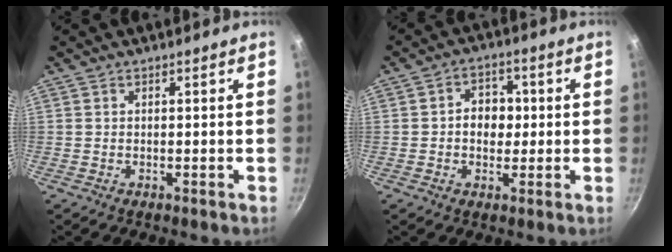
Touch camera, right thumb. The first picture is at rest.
{"total": 6.3, "force": [0.1, 5.0, 3.9], "torque": [-0.023, 0.009, -0.005]}